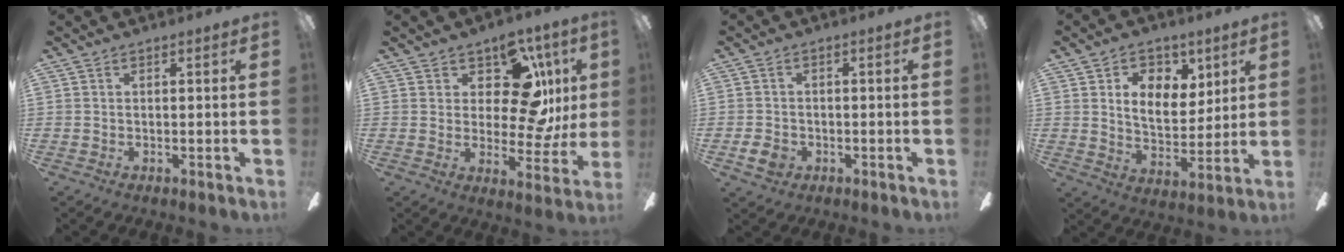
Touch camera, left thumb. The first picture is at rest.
{"total": 14.4, "force": [6.9, 7.5, 10.1], "torque": [-0.157, -0.040, 0.127]}
{"total": 4.0, "force": [-1.6, 3.0, 2.0], "torque": [-0.044, 0.006, -0.030]}
{"total": 10.1, "force": [4.5, 6.9, 5.8], "torque": [-0.087, -0.011, 0.079]}